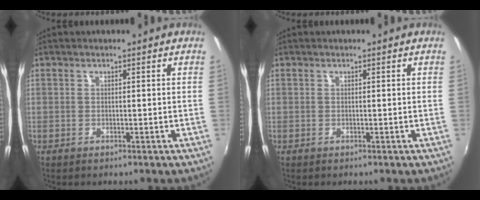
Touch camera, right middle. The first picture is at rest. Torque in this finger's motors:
{"motor_torque": [-0.24, -0.05, -0.01, 0.00]}